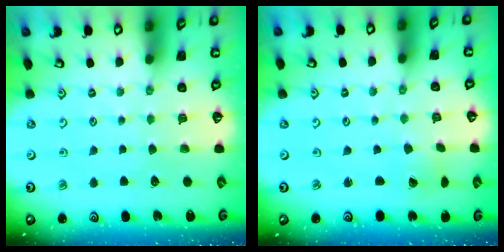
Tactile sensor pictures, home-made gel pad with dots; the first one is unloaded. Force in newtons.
{"total": 0.7, "press": 0.7, "slide": 0.1}